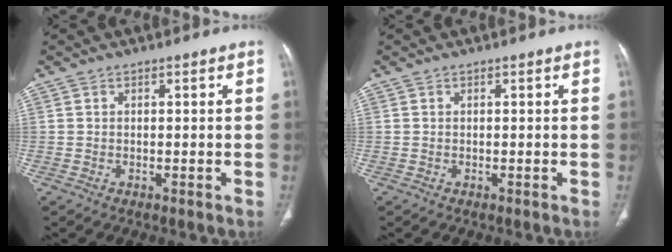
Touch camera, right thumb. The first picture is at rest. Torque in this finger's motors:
{"motor_torque": [-0.02, 0.02, -0.06, 0.06, 0.03]}